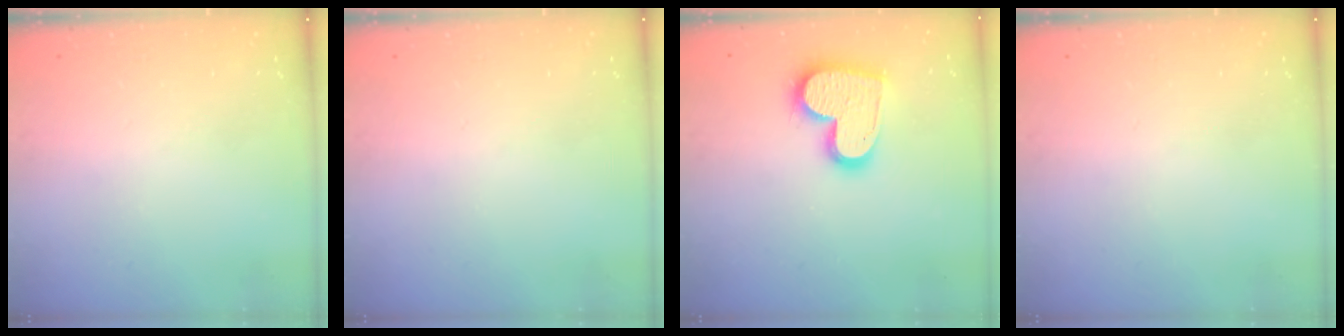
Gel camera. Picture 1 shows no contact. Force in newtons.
{"total": 0.0}
{"total": 16.9, "press": 16.9, "slide": 1.5}
{"total": 0.0}